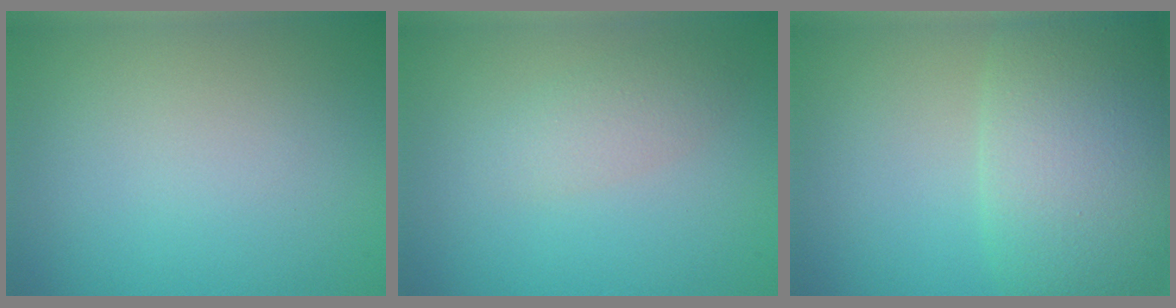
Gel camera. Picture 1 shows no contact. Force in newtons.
{"total": 2.1, "press": 2.1, "slide": 0.0}
{"total": 9.4, "press": 9.3, "slide": 0.8}